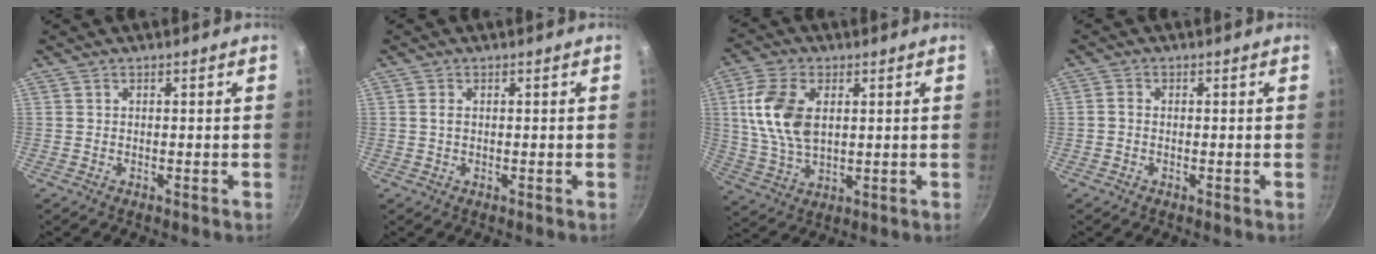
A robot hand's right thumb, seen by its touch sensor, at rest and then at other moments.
{"total": 1.4, "force": [0.2, 0.9, 1.0], "torque": [-0.021, 0.000, 0.004]}
{"total": 12.4, "force": [2.5, 7.5, 9.6], "torque": [-0.183, -0.006, 0.051]}
{"total": 1.4, "force": [-0.3, 1.1, 0.8], "torque": [-0.014, 0.008, -0.007]}